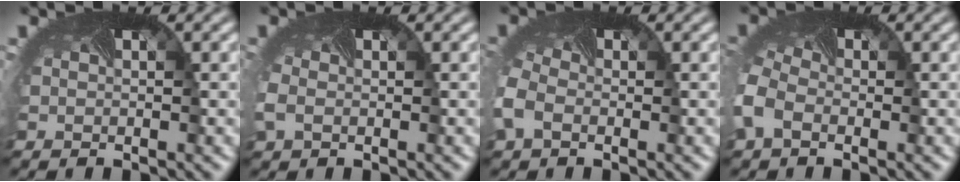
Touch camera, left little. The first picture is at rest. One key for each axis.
{"total": 1.8, "fx": -0.6, "fy": 1.4, "fz": 1.0, "tx": -0.037, "ty": -0.001, "tz": -0.014}
{"total": 3.7, "fx": -1.2, "fy": 2.6, "fz": 2.3, "tx": -0.069, "ty": -0.001, "tz": -0.033}
{"total": 4.7, "fx": -1.5, "fy": 3.3, "fz": 3.0, "tx": -0.086, "ty": -0.006, "tz": -0.040}